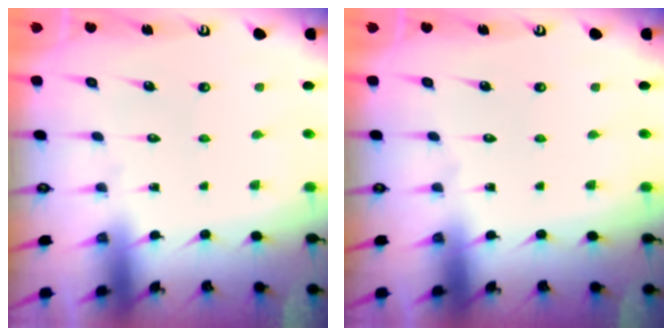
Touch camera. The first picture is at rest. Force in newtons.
{"total": 0.0}